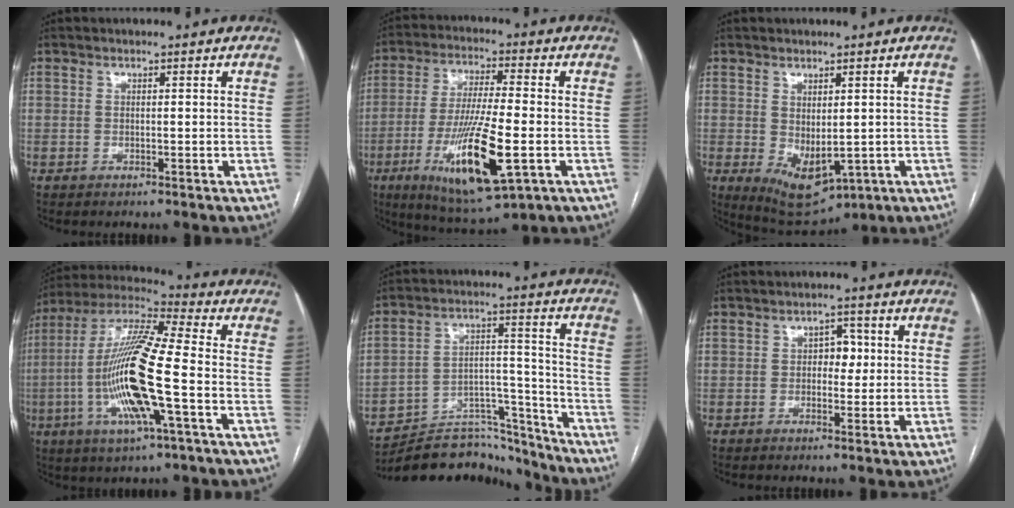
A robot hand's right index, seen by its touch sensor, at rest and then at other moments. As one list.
[{"total": 15.9, "force": [-5.1, 2.2, 14.9], "torque": [-0.287, -0.032, -0.082]}, {"total": 7.9, "force": [-1.8, 3.9, 6.7], "torque": [-0.108, -0.017, -0.003]}, {"total": 18.0, "force": [-3.9, 1.7, 17.5], "torque": [-0.362, -0.007, -0.077]}, {"total": 16.2, "force": [-15.6, 4.1, 1.4], "torque": [-0.013, 0.063, -0.238]}, {"total": 3.0, "force": [0.3, 1.9, 2.2], "torque": [-0.028, 0.012, 0.005]}]